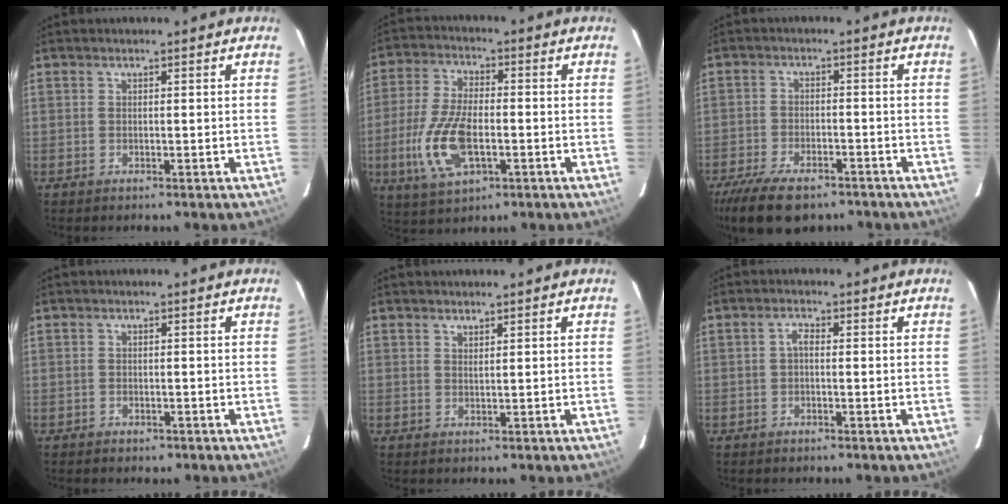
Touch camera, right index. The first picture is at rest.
{"total": 13.0, "force": [-3.5, 6.0, 11.0], "torque": [-0.237, -0.006, -0.061]}
{"total": 13.6, "force": [-10.1, 5.6, 7.2], "torque": [-0.171, -0.031, -0.168]}
{"total": 1.7, "force": [-1.0, 1.2, 0.4], "torque": [-0.011, 0.003, -0.011]}
{"total": 0.9, "force": [0.9, 0.0, 0.4], "torque": [-0.007, -0.001, 0.015]}
{"total": 1.4, "force": [-0.3, 0.7, 1.2], "torque": [-0.025, 0.008, -0.008]}